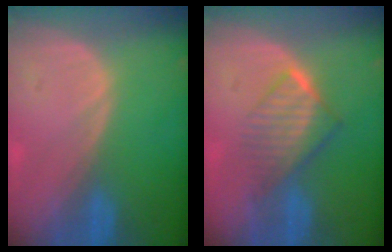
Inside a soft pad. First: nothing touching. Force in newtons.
{"total": 6.4, "press": 5.7, "slide": 2.9}